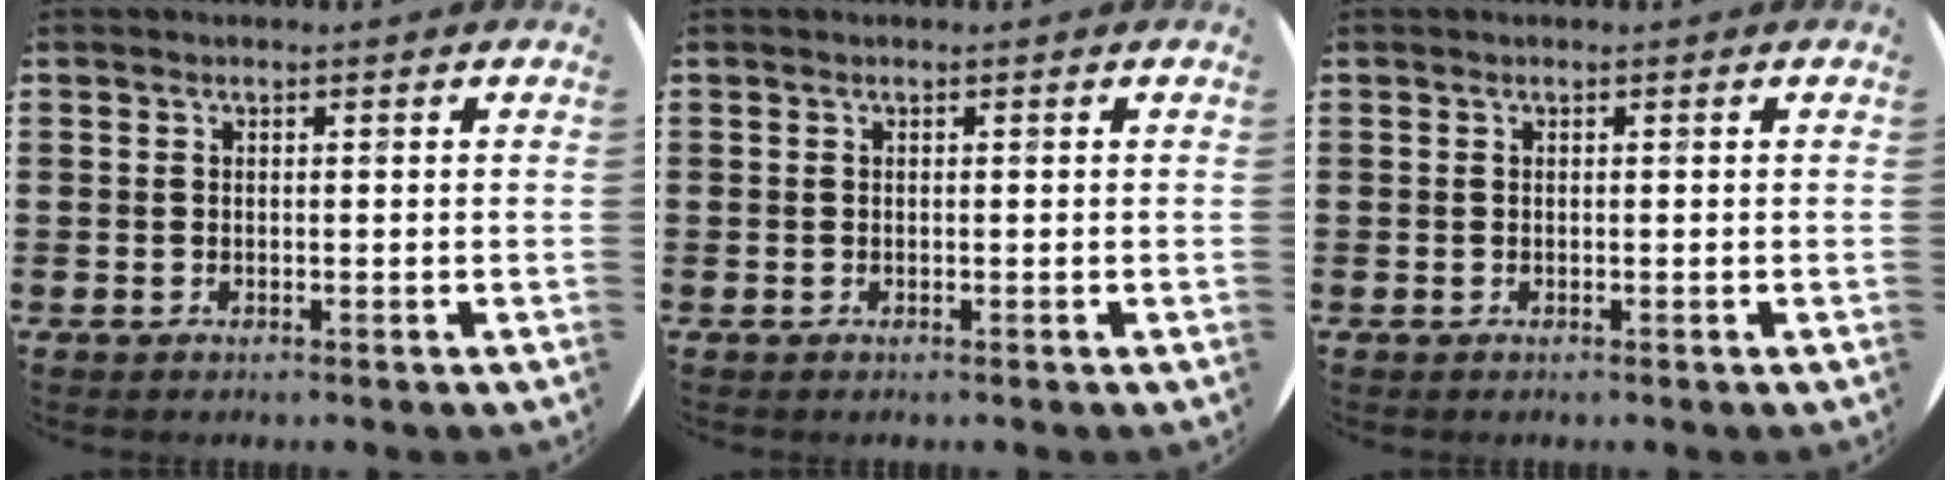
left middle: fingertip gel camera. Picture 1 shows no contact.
{"total": 0.0}
{"total": 0.0}